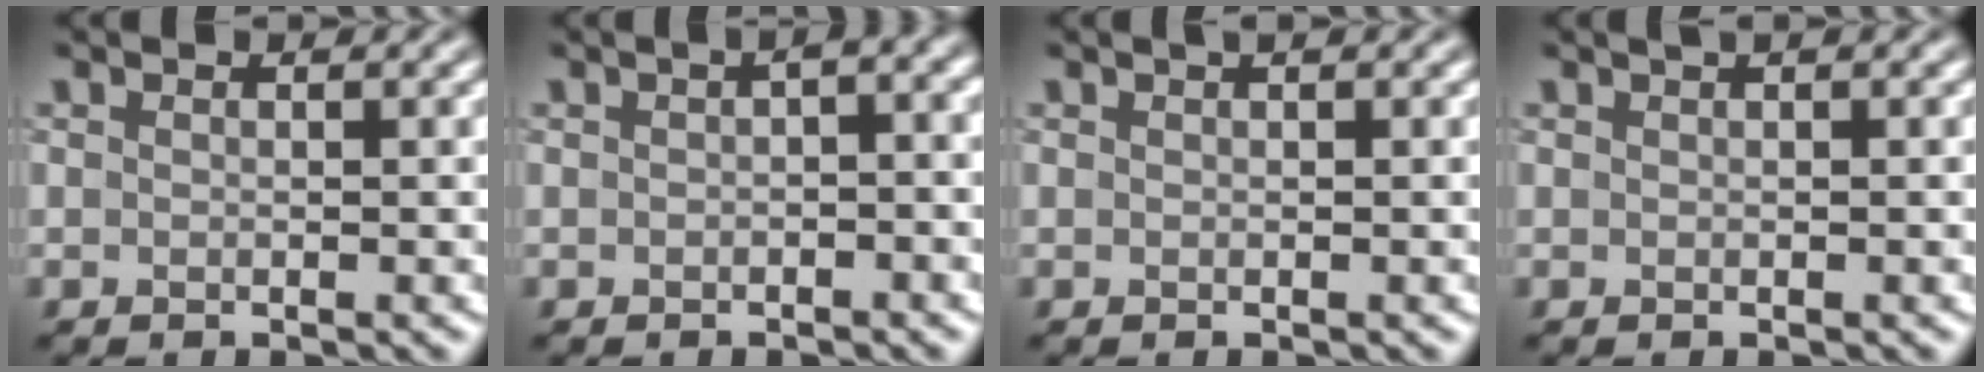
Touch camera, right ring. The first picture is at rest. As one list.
[{"total": 2.1, "force": [0.0, 0.6, 2.0], "torque": [-0.024, 0.006, 0.000]}, {"total": 0.6, "force": [0.4, 0.1, 0.5], "torque": [-0.005, 0.007, 0.007]}, {"total": 1.2, "force": [0.7, 0.3, 0.9], "torque": [-0.012, 0.004, 0.008]}]